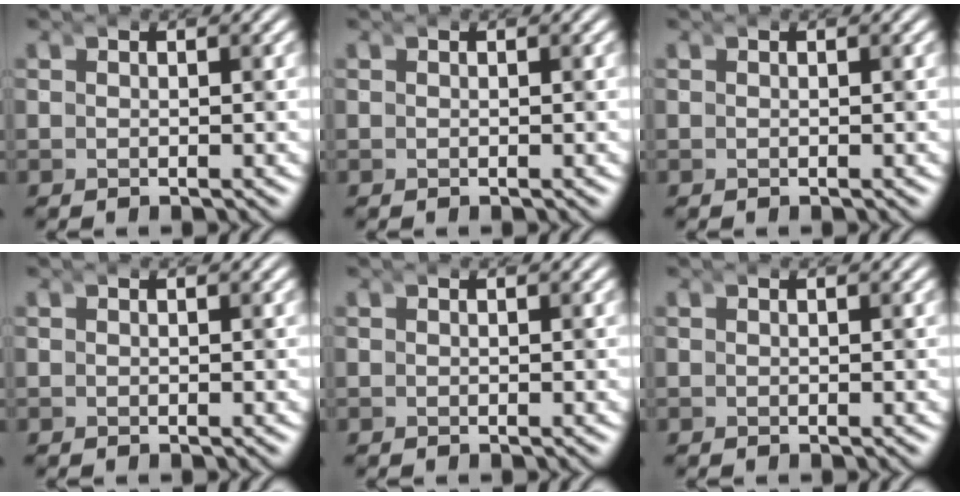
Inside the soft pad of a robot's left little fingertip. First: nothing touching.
{"total": 0.0}
{"total": 0.0}
{"total": 0.0}
{"total": 0.0}
{"total": 0.0}